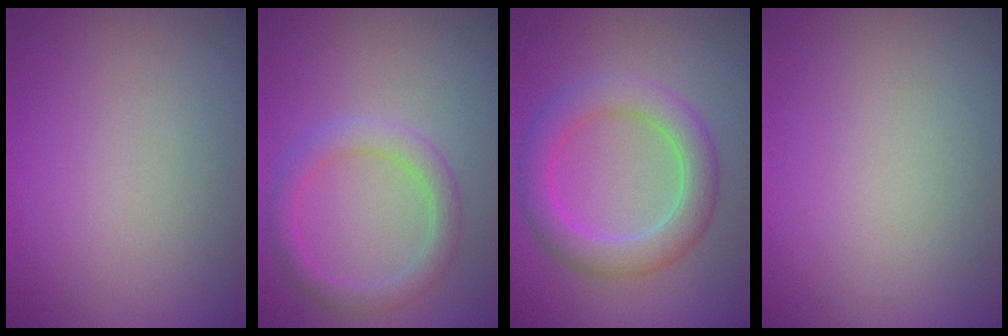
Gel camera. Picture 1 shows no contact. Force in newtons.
{"total": 2.8, "press": 2.8, "slide": 0.1}
{"total": 4.7, "press": 4.7, "slide": 0.1}
{"total": 0.0}